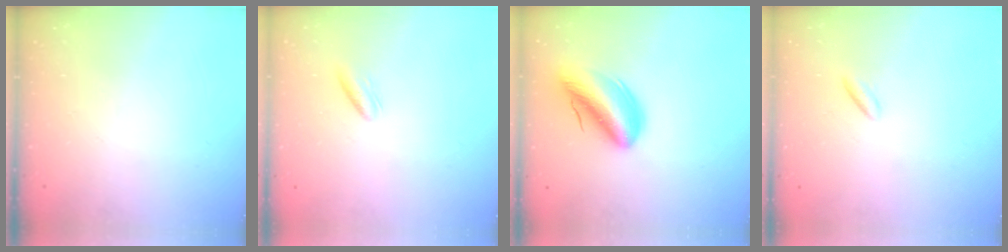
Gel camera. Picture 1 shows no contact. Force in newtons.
{"total": 3.3, "press": 3.0, "slide": 1.3}
{"total": 10.9, "press": 10.5, "slide": 2.9}
{"total": 1.8, "press": 1.6, "slide": 0.9}